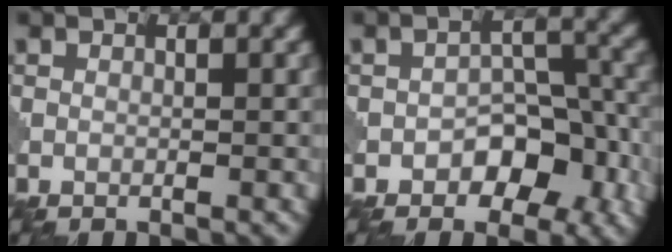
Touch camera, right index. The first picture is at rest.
{"total": 5.5, "force": [-2.3, 3.5, 3.6], "torque": [-0.032, 0.004, -0.037]}